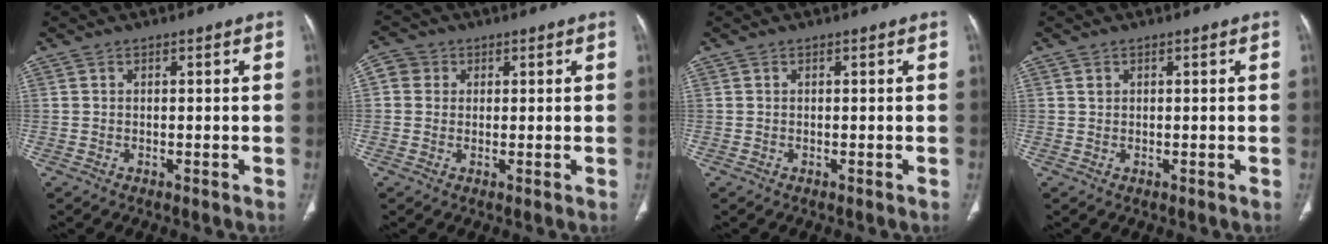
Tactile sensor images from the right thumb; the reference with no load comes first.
{"total": 3.5, "force": [0.9, 3.3, 0.8], "torque": [0.000, 0.003, 0.012]}
{"total": 0.0}
{"total": 0.7, "force": [0.4, 0.5, 0.3], "torque": [0.004, -0.002, 0.007]}